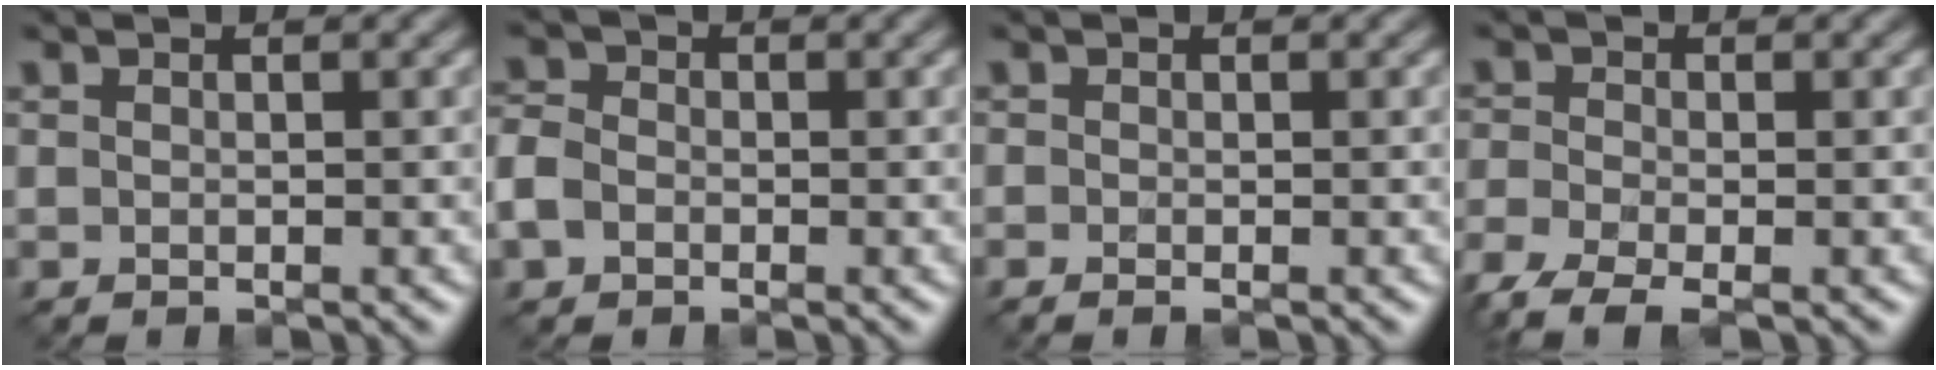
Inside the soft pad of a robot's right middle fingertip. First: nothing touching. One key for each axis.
{"total": 2.5, "fx": -0.8, "fy": 2.0, "fz": 1.3, "tx": -0.030, "ty": 0.003, "tz": -0.026}
{"total": 0.5, "fx": -0.3, "fy": 0.1, "fz": 0.4, "tx": -0.010, "ty": -0.005, "tz": -0.008}
{"total": 4.5, "fx": -3.2, "fy": 1.6, "fz": 2.8, "tx": -0.065, "ty": -0.011, "tz": -0.077}